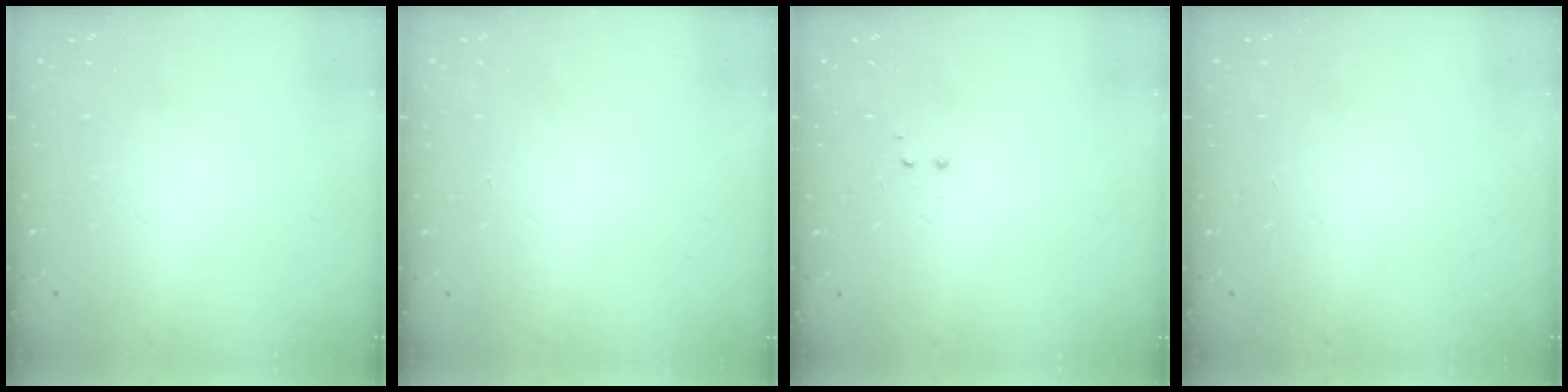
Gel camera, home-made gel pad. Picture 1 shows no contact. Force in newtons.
{"total": 0.0}
{"total": 1.2, "press": 1.1, "slide": 0.6}
{"total": 0.0}